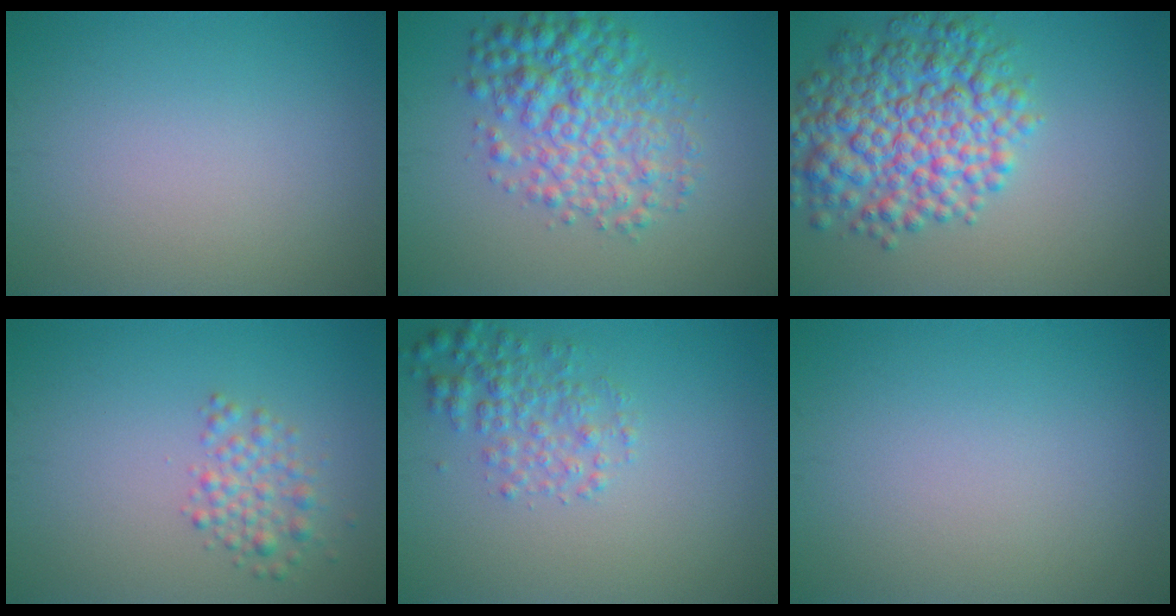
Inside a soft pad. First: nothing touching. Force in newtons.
{"total": 6.2, "press": 6.2, "slide": 0.1}
{"total": 8.7, "press": 8.7, "slide": 0.1}
{"total": 2.3, "press": 2.3, "slide": 0.1}
{"total": 2.9, "press": 2.9, "slide": 0.1}
{"total": 0.0}